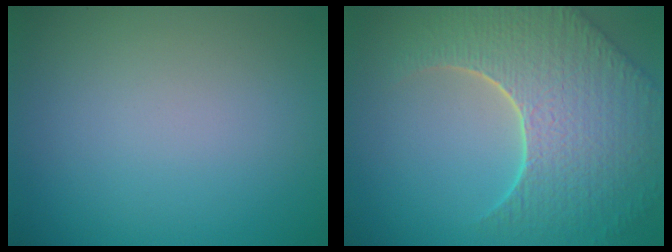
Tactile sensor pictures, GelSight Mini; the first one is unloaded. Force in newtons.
{"total": 8.8, "press": 6.2, "slide": 6.2}